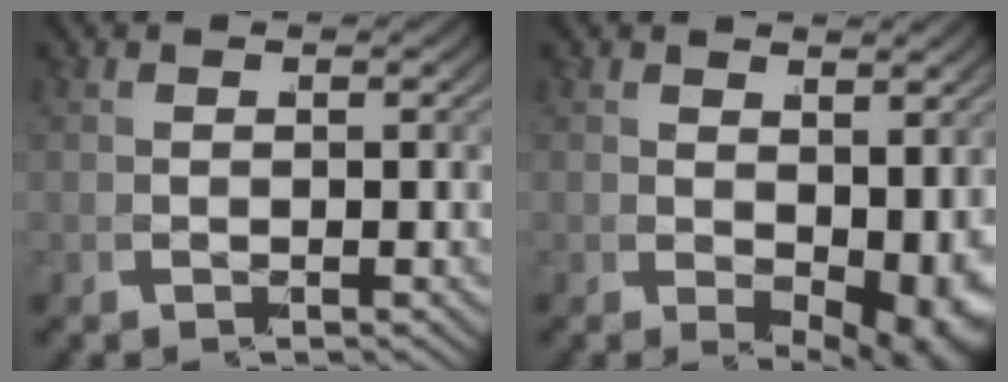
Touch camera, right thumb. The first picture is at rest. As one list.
[{"total": 3.8, "force": [-0.1, 1.7, 3.4], "torque": [-0.053, -0.018, 0.014]}]